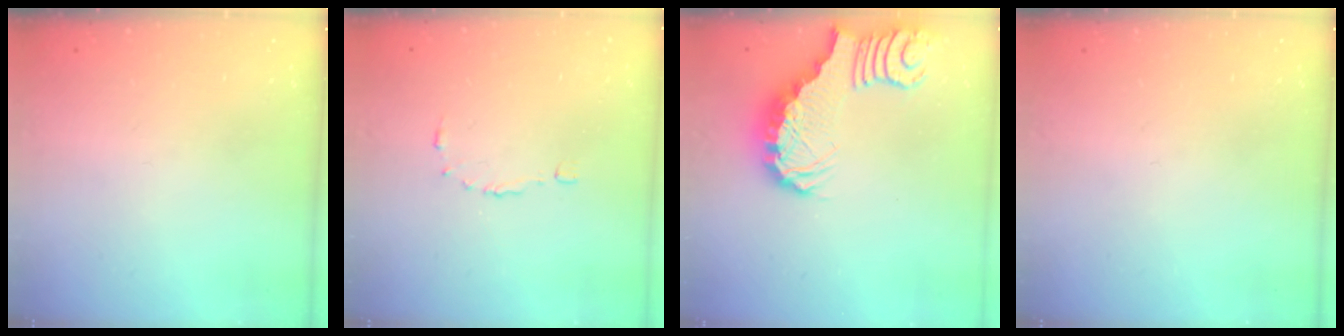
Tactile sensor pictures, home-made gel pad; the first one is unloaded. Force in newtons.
{"total": 4.7, "press": 4.7, "slide": 0.4}
{"total": 2.6, "press": 2.5, "slide": 0.5}
{"total": 0.0}